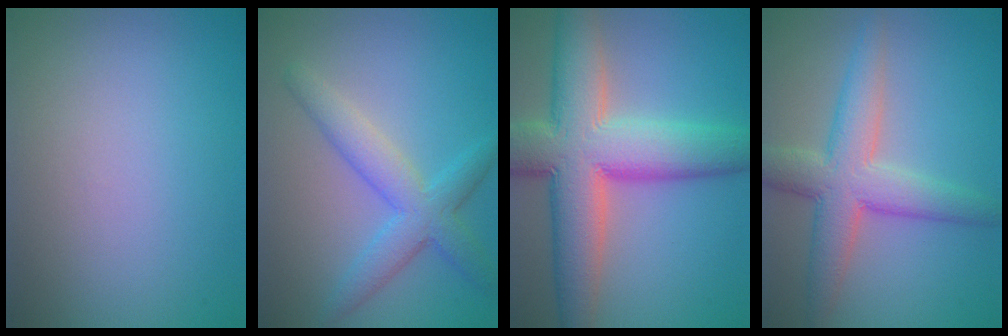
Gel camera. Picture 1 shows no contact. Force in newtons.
{"total": 4.6, "press": 4.6, "slide": 0.1}
{"total": 11.9, "press": 11.8, "slide": 1.0}
{"total": 6.3, "press": 6.3, "slide": 0.1}